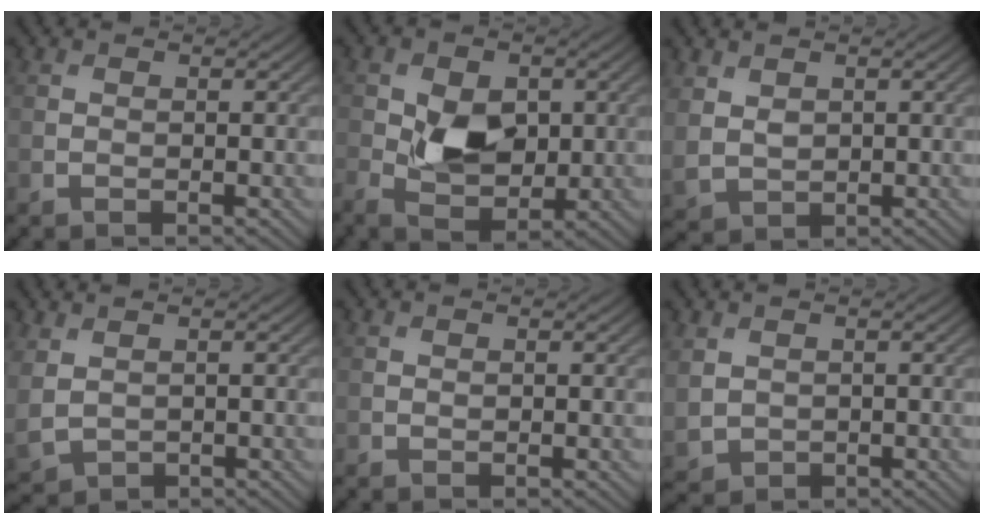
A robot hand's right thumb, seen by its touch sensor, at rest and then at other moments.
{"total": 6.3, "force": [-0.1, 4.3, 4.6], "torque": [-0.089, -0.006, -0.003]}
{"total": 3.1, "force": [1.4, 2.1, 1.8], "torque": [-0.056, -0.005, 0.032]}
{"total": 3.2, "force": [0.9, 2.2, 2.1], "torque": [-0.067, -0.005, 0.027]}
{"total": 0.0}
{"total": 2.7, "force": [0.7, 2.2, 1.2], "torque": [-0.048, -0.009, 0.021]}